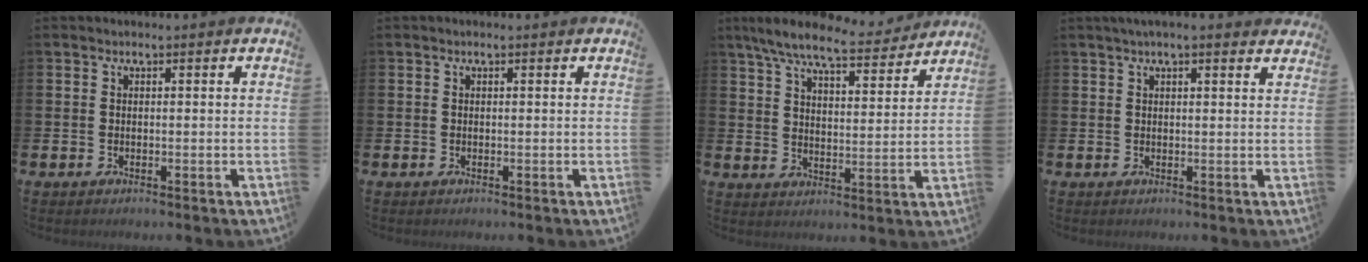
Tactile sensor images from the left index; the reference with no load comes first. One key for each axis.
{"total": 0.0}
{"total": 8.4, "fx": 7.6, "fy": 1.3, "fz": 3.3, "tx": -0.090, "ty": -0.038, "tz": 0.135}
{"total": 2.1, "fx": 1.8, "fy": 0.2, "fz": 1.0, "tx": -0.013, "ty": -0.004, "tz": 0.031}